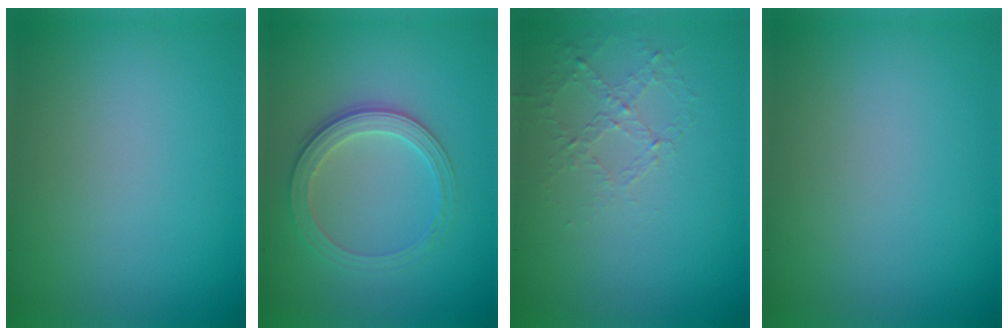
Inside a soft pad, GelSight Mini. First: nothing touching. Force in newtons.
{"total": 2.8, "press": 2.7, "slide": 0.7}
{"total": 1.1, "press": 0.5, "slide": 1.0}
{"total": 0.0}